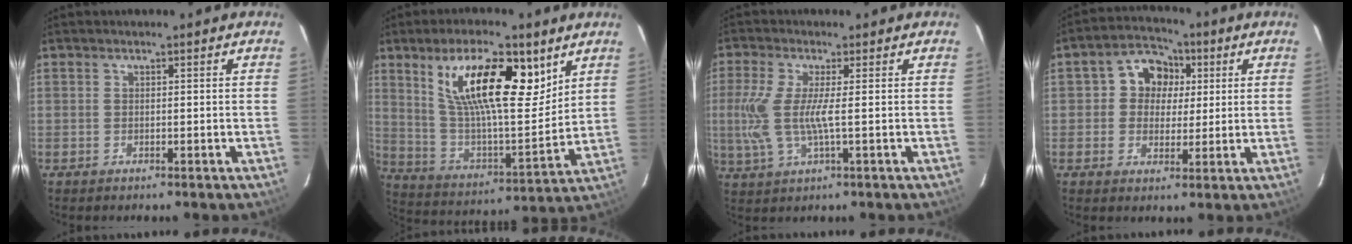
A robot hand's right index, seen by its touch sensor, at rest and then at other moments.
{"total": 19.7, "force": [9.9, 6.8, 15.6], "torque": [-0.270, 0.007, 0.182]}
{"total": 7.9, "force": [-0.3, 1.0, 7.8], "torque": [-0.180, -0.005, -0.003]}
{"total": 7.7, "force": [1.2, 6.9, 3.2], "torque": [-0.052, 0.028, 0.017]}